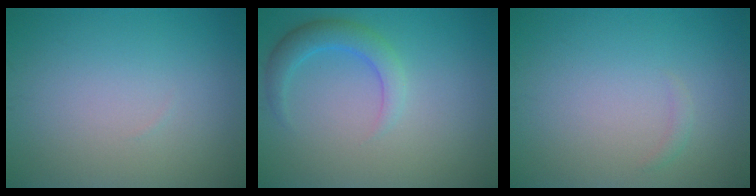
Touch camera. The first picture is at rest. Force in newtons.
{"total": 2.9, "press": 2.9, "slide": 0.1}
{"total": 0.7, "press": 0.7, "slide": 0.0}